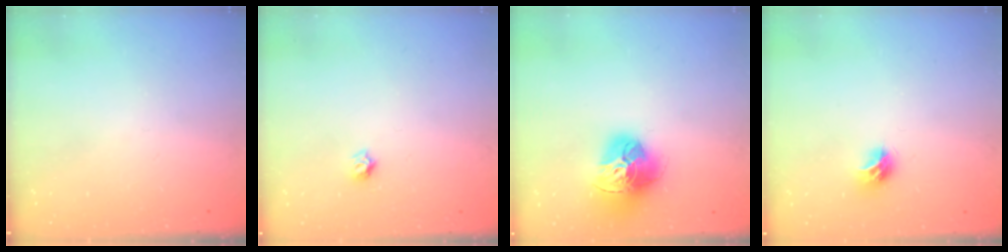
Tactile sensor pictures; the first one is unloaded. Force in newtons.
{"total": 3.7, "press": 3.6, "slide": 0.2}
{"total": 17.4, "press": 17.3, "slide": 1.7}
{"total": 7.5, "press": 7.5, "slide": 0.1}